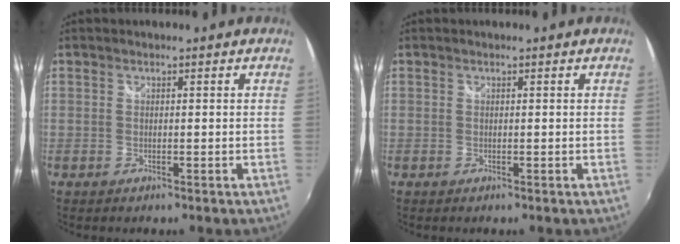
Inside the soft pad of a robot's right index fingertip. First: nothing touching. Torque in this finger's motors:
{"motor_torque": [0.00, 0.00, 0.00, 0.00]}